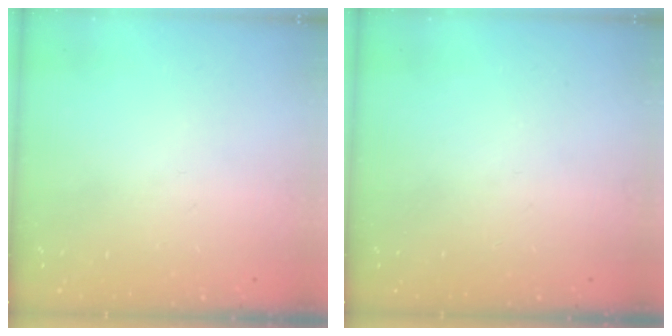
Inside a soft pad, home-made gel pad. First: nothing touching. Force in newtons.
{"total": 0.0}